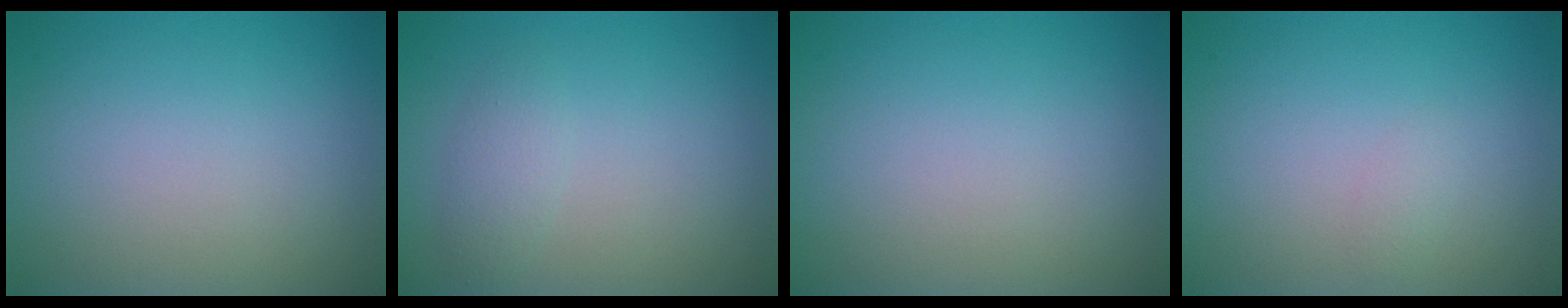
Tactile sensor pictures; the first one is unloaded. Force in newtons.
{"total": 1.5, "press": 1.5, "slide": 0.1}
{"total": 0.0}
{"total": 0.7, "press": 0.7, "slide": 0.1}